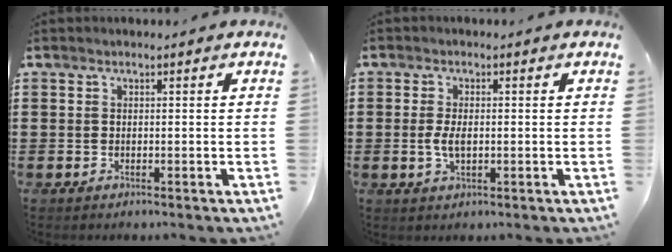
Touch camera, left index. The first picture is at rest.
{"total": 3.2, "force": [-0.2, 1.4, 2.9], "torque": [-0.069, -0.003, -0.009]}